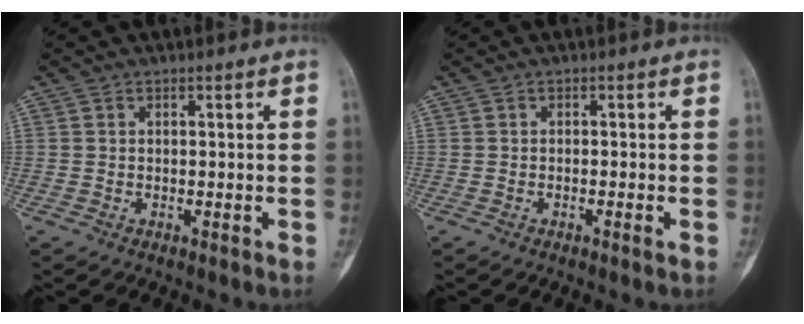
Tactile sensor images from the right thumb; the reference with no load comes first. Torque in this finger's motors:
{"motor_torque": [-0.30, 0.05, -0.03, 0.20, 0.03]}